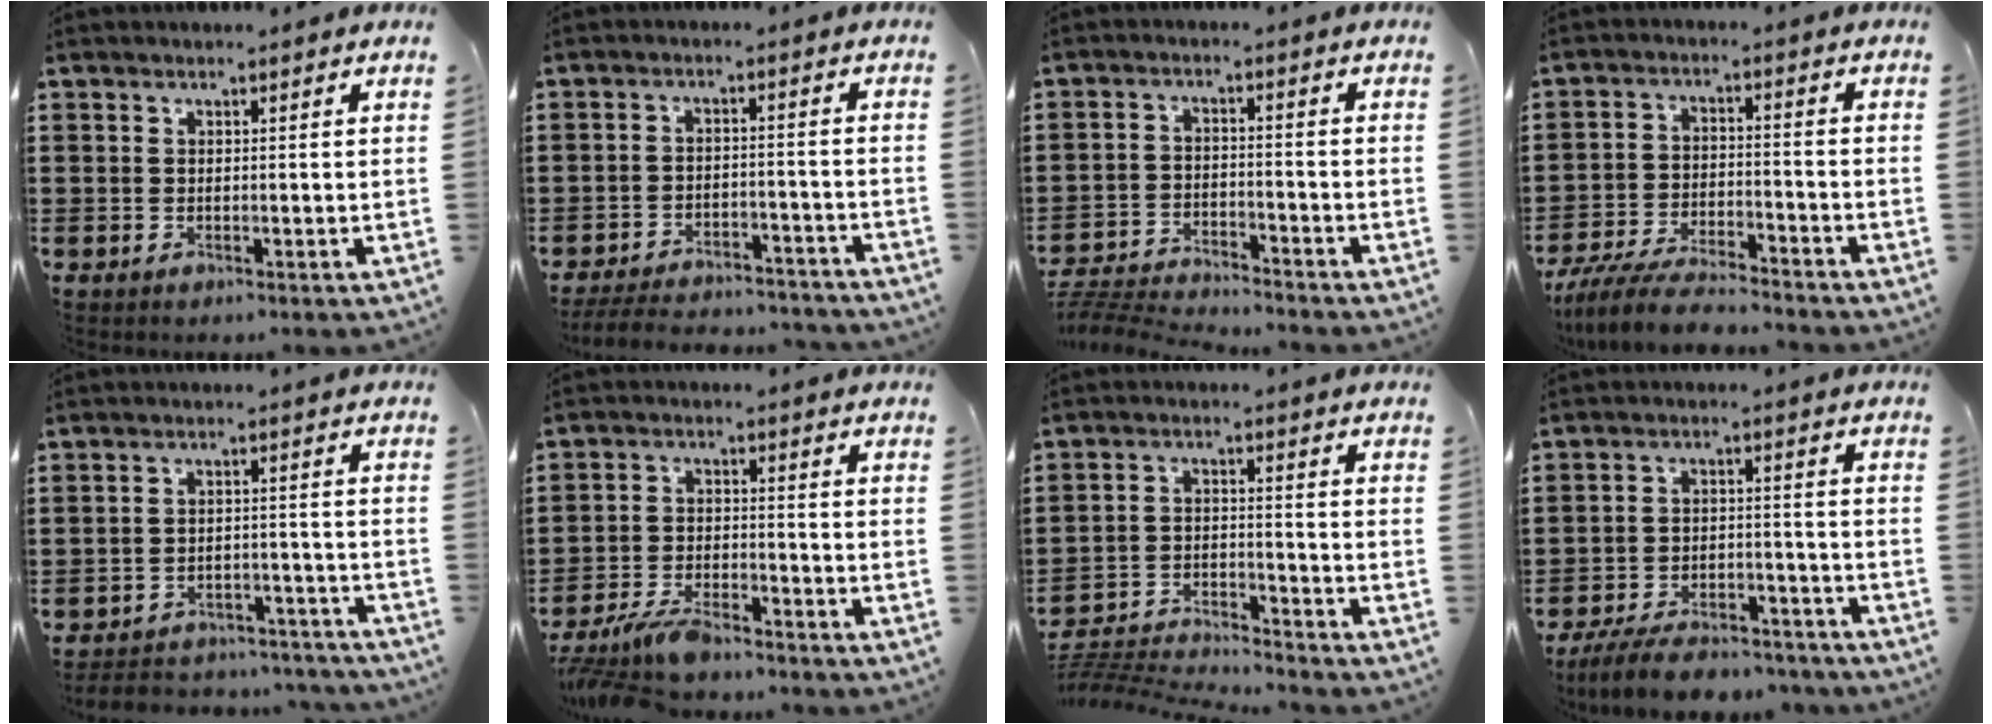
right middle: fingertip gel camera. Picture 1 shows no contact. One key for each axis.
{"total": 4.8, "fx": -4.7, "fy": 0.5, "fz": 1.0, "tx": -0.021, "ty": 0.003, "tz": -0.095}
{"total": 4.5, "fx": -4.5, "fy": 0.1, "fz": 0.4, "tx": -0.025, "ty": -0.001, "tz": -0.099}
{"total": 7.3, "fx": -6.8, "fy": 0.9, "fz": 2.6, "tx": -0.052, "ty": 0.005, "tz": -0.130}
{"total": 4.2, "fx": -4.1, "fy": 0.7, "fz": 0.2, "tx": -0.006, "ty": 0.008, "tz": -0.088}
{"total": 5.9, "fx": -5.4, "fy": 1.3, "fz": 2.0, "tx": -0.051, "ty": 0.001, "tz": -0.108}
{"total": 4.5, "fx": -4.4, "fy": 0.3, "fz": 0.5, "tx": -0.030, "ty": -0.001, "tz": -0.100}
{"total": 7.3, "fx": -6.8, "fy": 1.4, "fz": 2.3, "tx": -0.039, "ty": 0.016, "tz": -0.130}